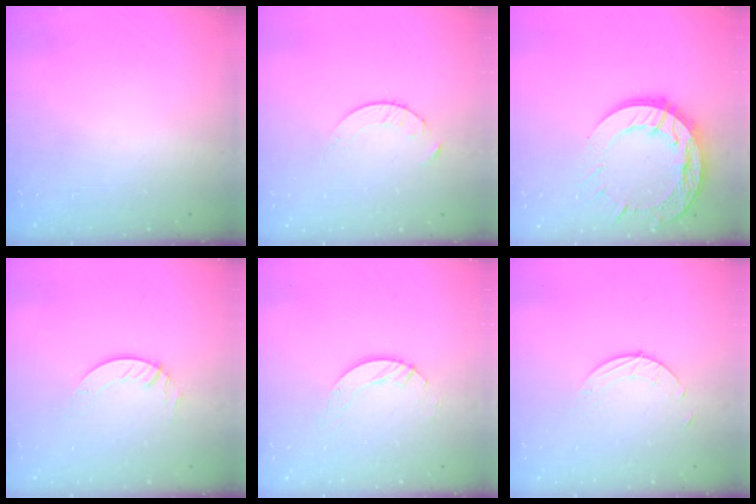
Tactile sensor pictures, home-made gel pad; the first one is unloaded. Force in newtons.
{"total": 4.1, "press": 4.0, "slide": 0.5}
{"total": 20.5, "press": 20.5, "slide": 1.9}
{"total": 3.1, "press": 3.1, "slide": 0.2}
{"total": 5.6, "press": 5.5, "slide": 0.5}
{"total": 2.7, "press": 2.7, "slide": 0.3}